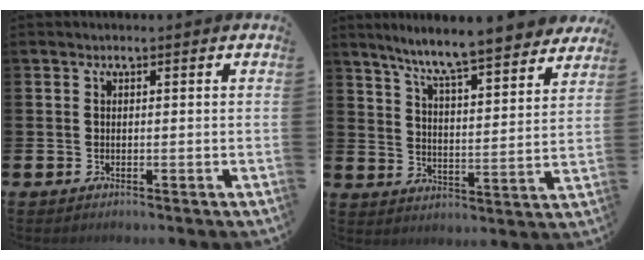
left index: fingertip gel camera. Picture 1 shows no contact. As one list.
[{"total": 8.6, "force": [8.0, 0.4, 3.3], "torque": [-0.089, -0.056, 0.136]}]